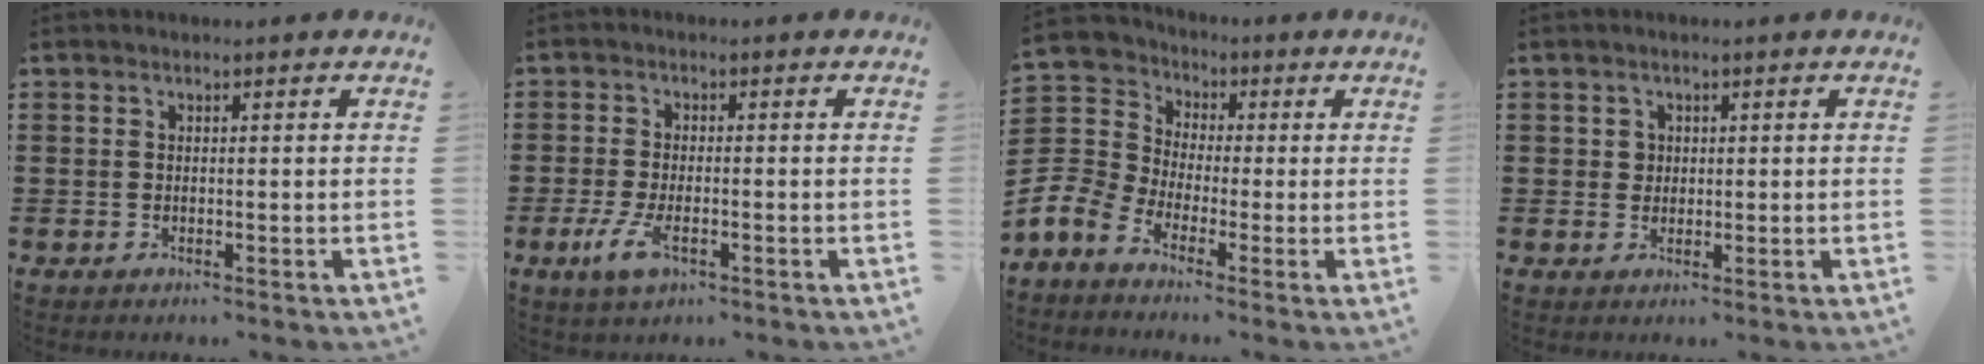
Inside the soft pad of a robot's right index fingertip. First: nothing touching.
{"total": 4.4, "force": [-1.8, 1.5, 3.7], "torque": [-0.096, -0.015, -0.041]}
{"total": 6.1, "force": [-3.0, 5.0, 1.7], "torque": [-0.089, -0.008, -0.071]}
{"total": 1.3, "force": [0.4, 1.2, 0.4], "torque": [-0.012, 0.006, 0.007]}